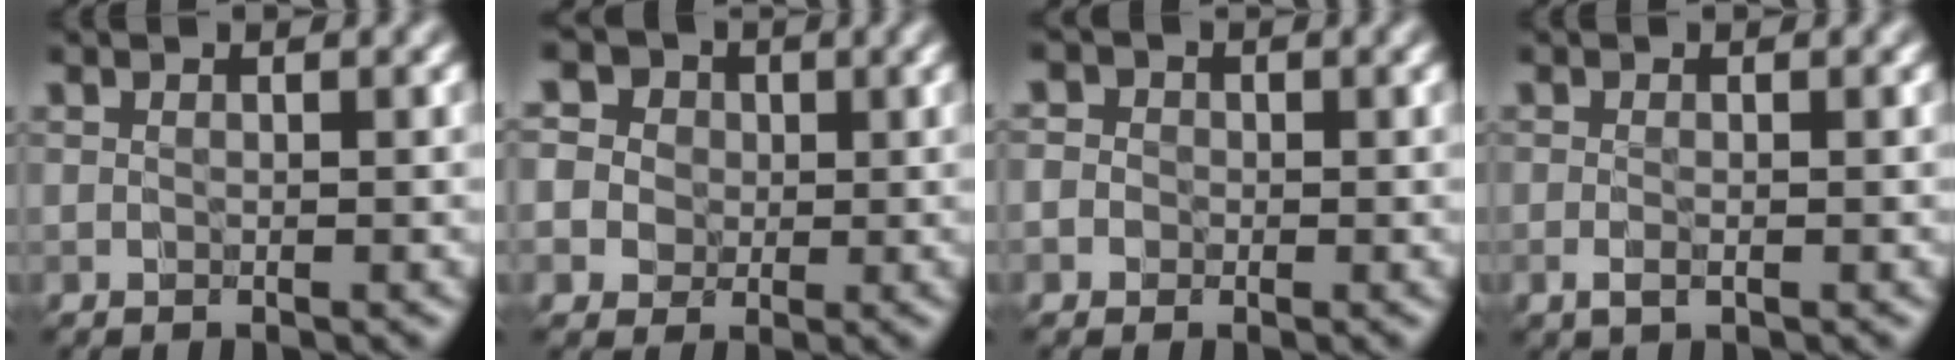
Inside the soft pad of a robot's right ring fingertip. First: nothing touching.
{"total": 8.2, "force": [3.3, 6.9, 3.0], "torque": [-0.047, 0.027, 0.023]}
{"total": 2.7, "force": [0.0, 2.7, 0.6], "torque": [0.022, 0.021, -0.035]}
{"total": 0.8, "force": [-0.3, 0.2, 0.7], "torque": [-0.013, -0.005, -0.008]}